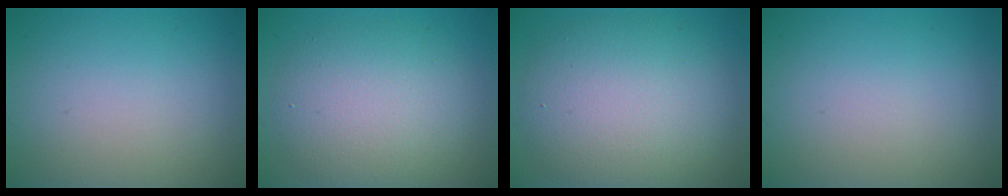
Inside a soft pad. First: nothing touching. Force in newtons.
{"total": 6.3, "press": 6.3, "slide": 0.5}
{"total": 8.7, "press": 8.7, "slide": 0.4}
{"total": 0.0}